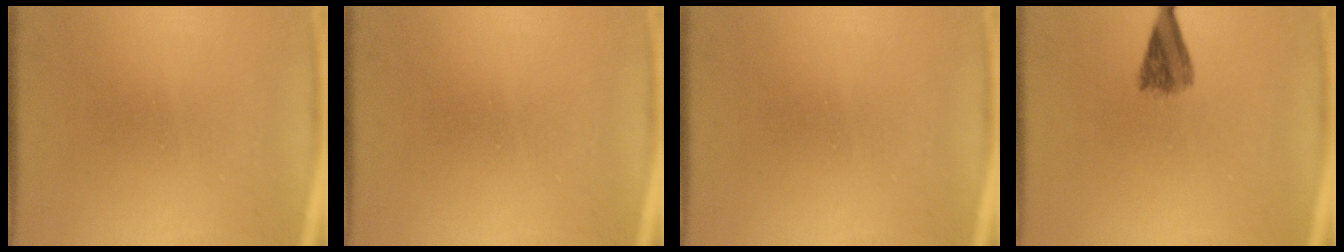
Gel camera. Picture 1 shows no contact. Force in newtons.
{"total": 0.0}
{"total": 0.0}
{"total": 3.5}